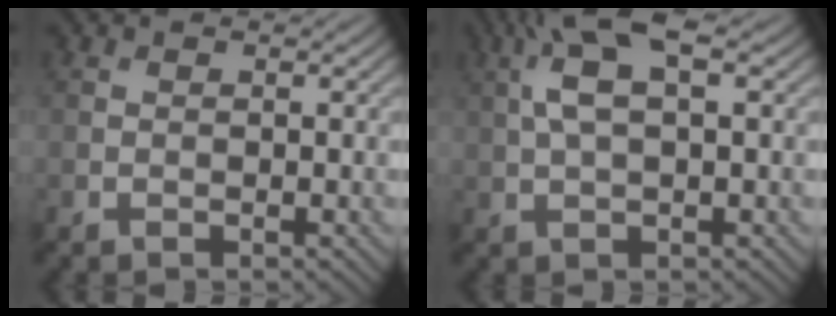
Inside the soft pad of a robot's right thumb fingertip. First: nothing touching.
{"total": 6.9, "force": [2.0, 2.5, 6.1], "torque": [-0.135, 0.018, 0.034]}